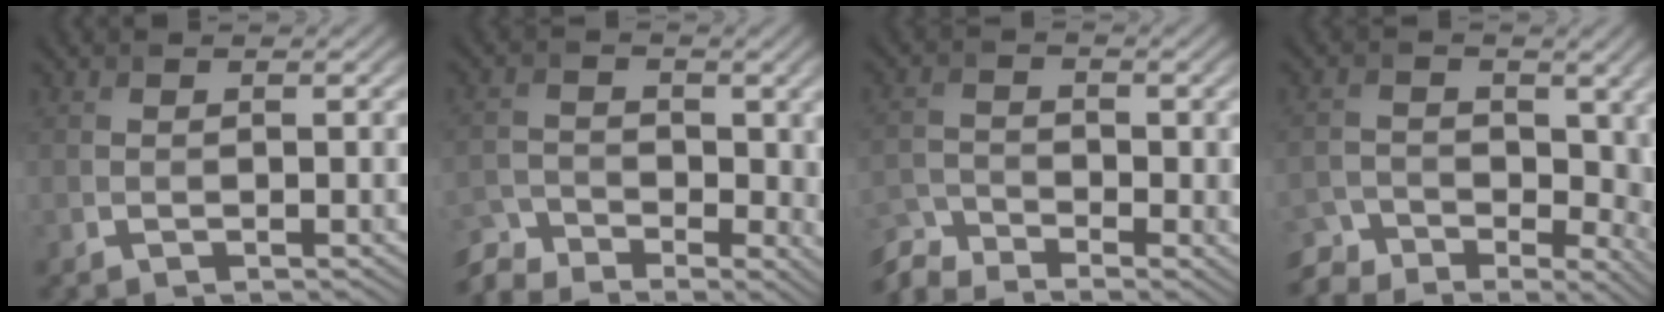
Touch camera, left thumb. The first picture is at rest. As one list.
[{"total": 6.4, "force": [-4.2, 3.2, 3.5], "torque": [-0.074, -0.022, -0.089]}, {"total": 5.9, "force": [-4.8, 2.1, 2.8], "torque": [-0.066, -0.017, -0.103]}, {"total": 8.8, "force": [-4.7, 5.9, 4.6], "torque": [-0.066, -0.024, -0.077]}]